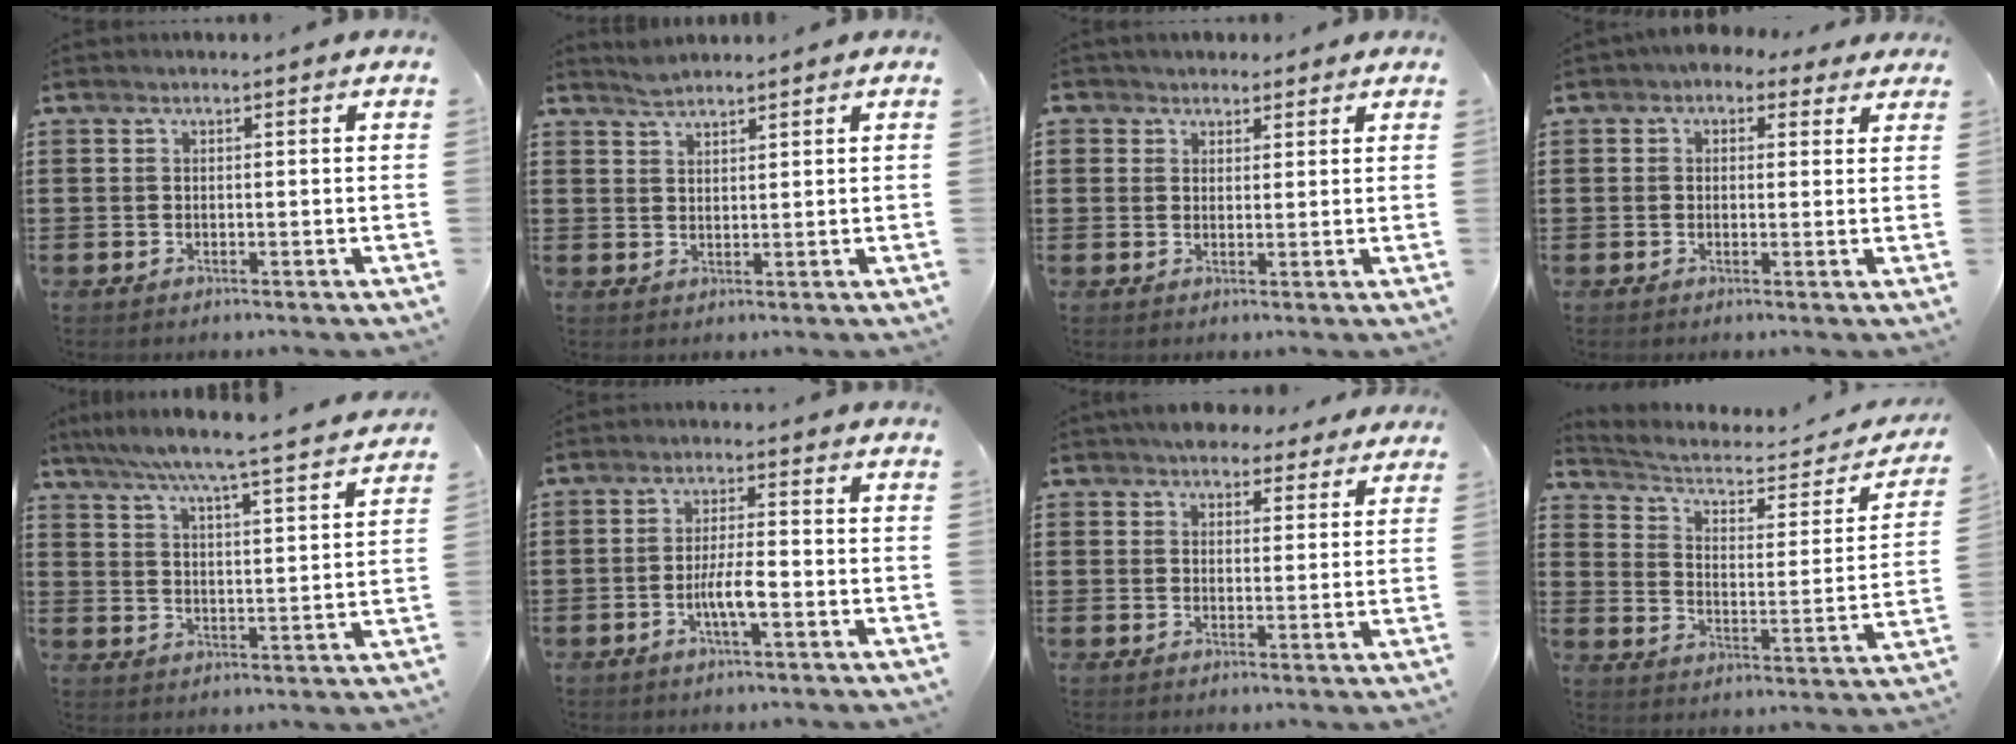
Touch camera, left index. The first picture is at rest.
{"total": 1.9, "force": [1.9, 0.2, 0.2], "torque": [-0.008, 0.002, 0.038]}
{"total": 2.7, "force": [1.8, 2.0, -0.1], "torque": [-0.003, 0.009, 0.032]}
{"total": 2.4, "force": [1.3, 1.9, 0.7], "torque": [-0.014, 0.007, 0.022]}
{"total": 6.0, "force": [5.4, -1.0, 2.3], "torque": [-0.068, -0.044, 0.085]}
{"total": 4.7, "force": [-1.5, 0.9, 4.4], "torque": [-0.081, 0.003, -0.028]}
{"total": 4.4, "force": [3.9, 1.8, 0.8], "torque": [-0.028, 0.000, 0.076]}
{"total": 4.2, "force": [3.0, 1.9, 2.2], "torque": [-0.054, -0.022, 0.042]}